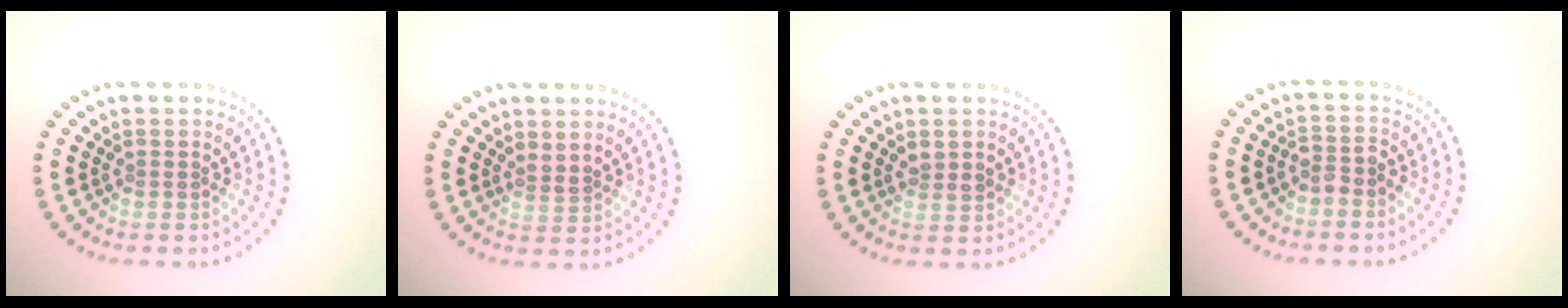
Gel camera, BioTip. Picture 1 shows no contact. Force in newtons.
{"total": 0.8, "press": 0.4, "slide": 0.7}
{"total": 1.4, "press": 1.3, "slide": 0.5}
{"total": 1.5, "press": 1.2, "slide": 0.9}